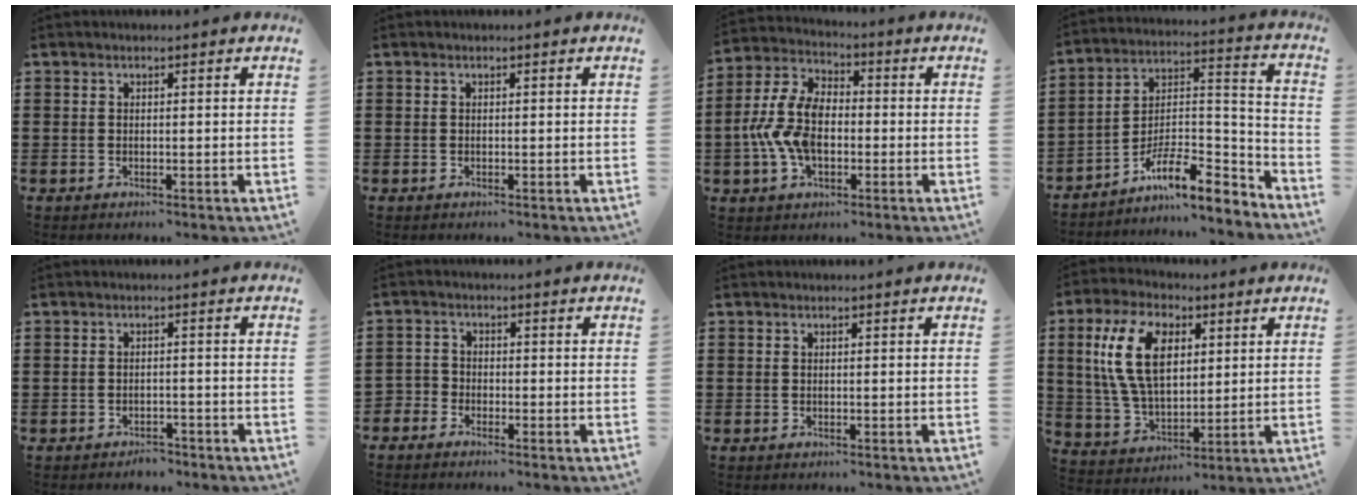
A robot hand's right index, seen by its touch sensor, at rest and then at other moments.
{"total": 0.0}
{"total": 10.0, "force": [-1.5, 6.2, 7.6], "torque": [-0.187, 0.004, -0.031]}
{"total": 10.2, "force": [-7.7, 3.0, 6.0], "torque": [-0.105, 0.007, -0.147]}
{"total": 1.9, "force": [-1.9, 0.5, 0.1], "torque": [-0.008, 0.001, -0.041]}
{"total": 2.5, "force": [-2.3, 0.9, -0.2], "torque": [-0.014, -0.001, -0.055]}
{"total": 0.0}
{"total": 12.1, "force": [3.6, 6.9, 9.2], "torque": [-0.211, 0.016, 0.063]}